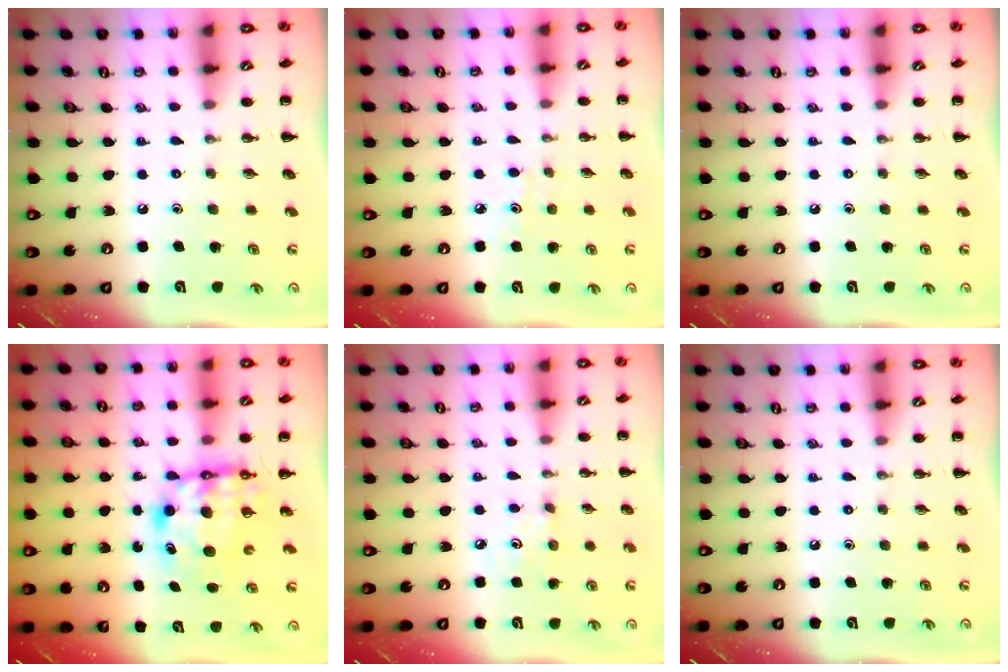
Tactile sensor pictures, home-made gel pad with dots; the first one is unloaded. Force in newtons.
{"total": 3.4, "press": 3.1, "slide": 1.4}
{"total": 0.0}
{"total": 7.4, "press": 7.2, "slide": 1.8}
{"total": 3.8, "press": 3.6, "slide": 1.1}
{"total": 0.0}